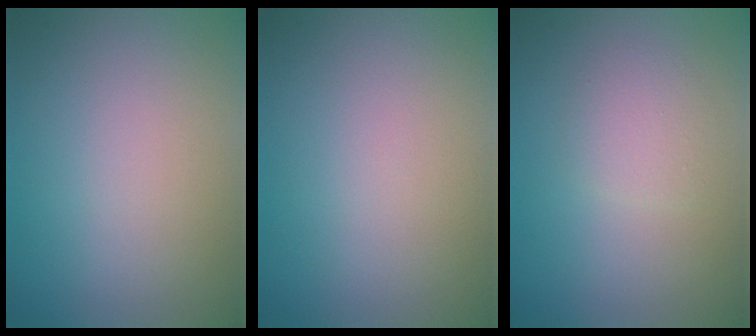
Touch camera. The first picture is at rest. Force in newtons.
{"total": 0.0}
{"total": 1.7, "press": 1.7, "slide": 0.1}